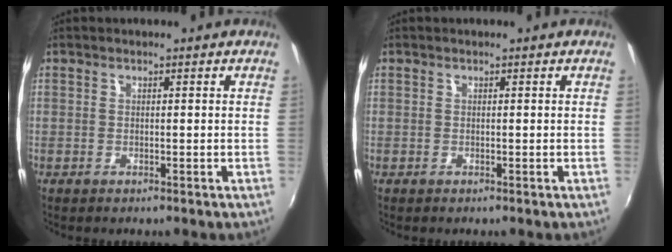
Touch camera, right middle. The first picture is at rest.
{"total": 0.0}